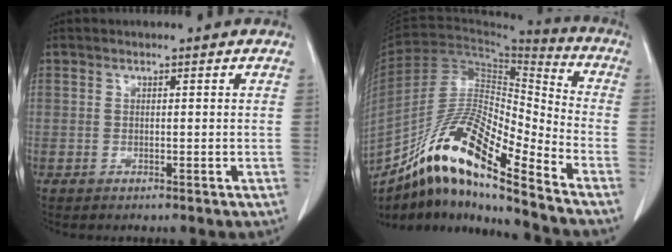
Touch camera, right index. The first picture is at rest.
{"total": 19.1, "force": [-13.8, 1.7, 13.1], "torque": [-0.255, -0.005, -0.251]}